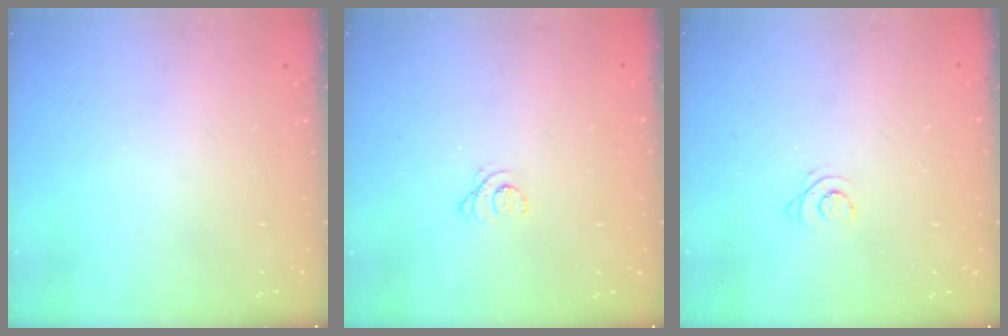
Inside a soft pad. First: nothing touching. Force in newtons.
{"total": 1.2, "press": 1.2, "slide": 0.1}
{"total": 3.7, "press": 3.7, "slide": 0.5}